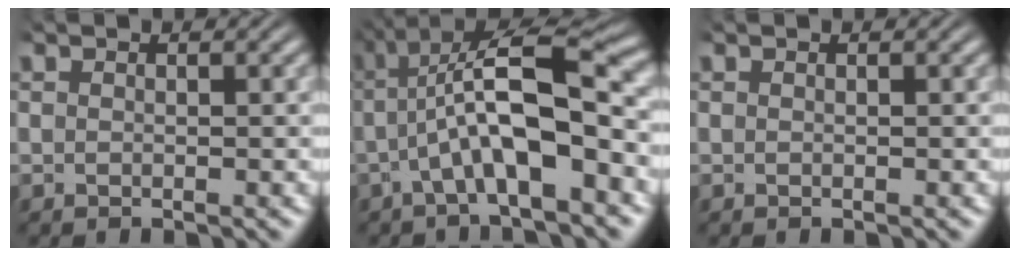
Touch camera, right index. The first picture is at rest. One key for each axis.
{"total": 9.5, "fx": 0.9, "fy": 3.9, "fz": 8.6, "tx": -0.142, "ty": 0.006, "tz": 0.013}
{"total": 0.0}